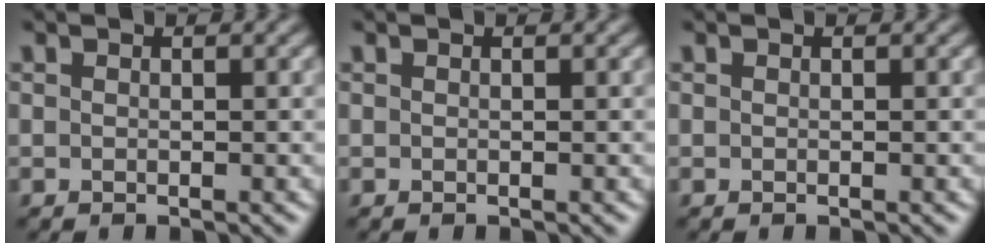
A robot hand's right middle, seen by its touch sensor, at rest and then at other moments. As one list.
[{"total": 0.0}, {"total": 0.0}]